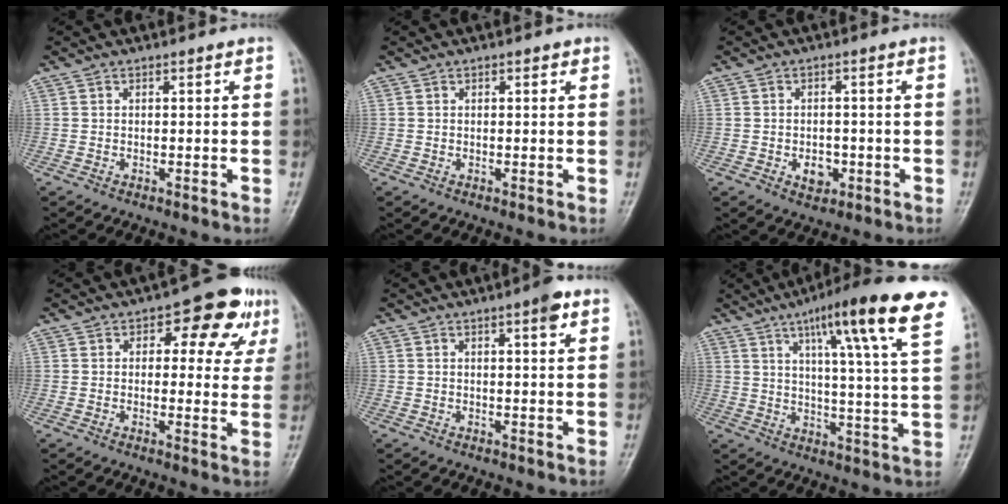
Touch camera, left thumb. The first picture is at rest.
{"total": 0.8, "force": [0.4, 0.5, 0.5], "torque": [-0.003, 0.000, 0.003]}
{"total": 3.8, "force": [-1.1, 2.8, 2.3], "torque": [-0.019, 0.005, -0.013]}
{"total": 10.0, "force": [4.4, 5.7, 7.0], "torque": [-0.036, -0.003, 0.047]}
{"total": 3.4, "force": [1.8, 0.7, 2.7], "torque": [-0.036, -0.006, 0.023]}
{"total": 19.5, "force": [10.9, 2.1, 16.1], "torque": [-0.220, -0.033, 0.151]}